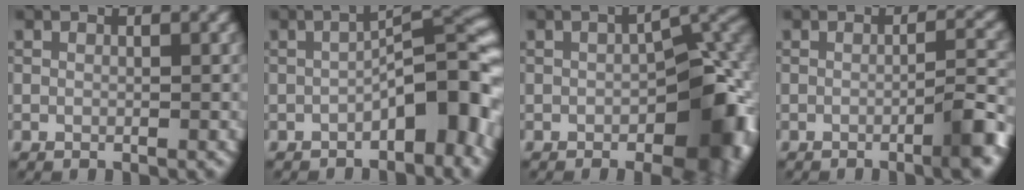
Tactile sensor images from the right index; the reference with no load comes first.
{"total": 7.3, "force": [-2.5, 2.4, 6.4], "torque": [-0.073, 0.025, -0.046]}
{"total": 9.5, "force": [-2.8, 4.8, 7.7], "torque": [-0.078, 0.009, -0.043]}
{"total": 3.9, "force": [-1.9, 0.6, 3.3], "torque": [-0.042, 0.010, -0.039]}